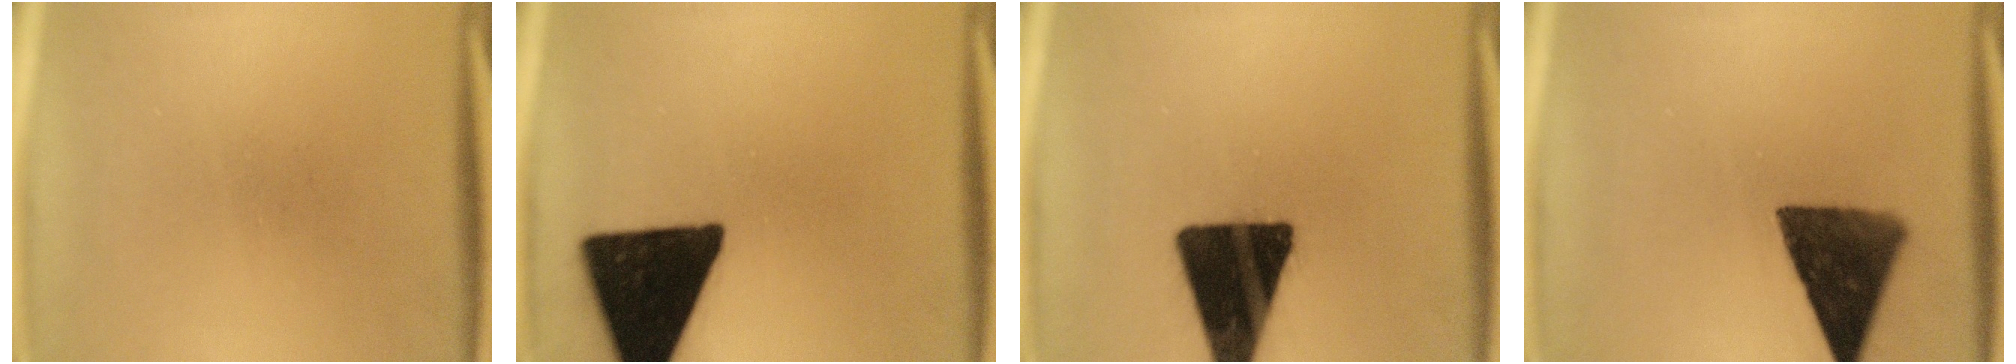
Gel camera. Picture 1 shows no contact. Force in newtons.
{"total": 19.0}
{"total": 19.4}
{"total": 11.9}